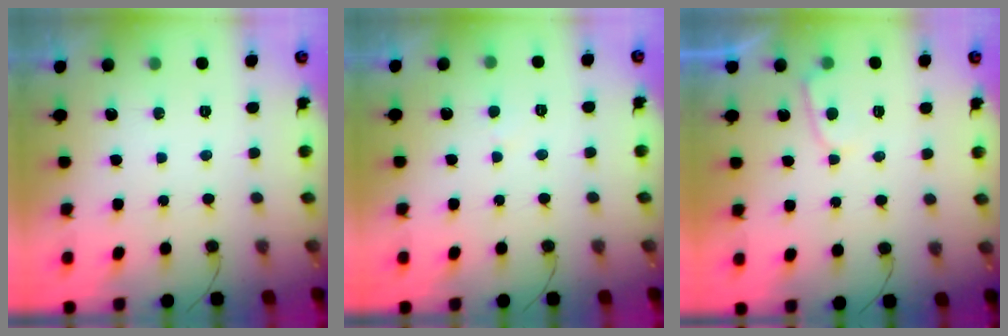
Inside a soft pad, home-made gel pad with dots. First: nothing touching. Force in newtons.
{"total": 2.1, "press": 2.1, "slide": 0.2}
{"total": 3.1, "press": 3.1, "slide": 0.4}